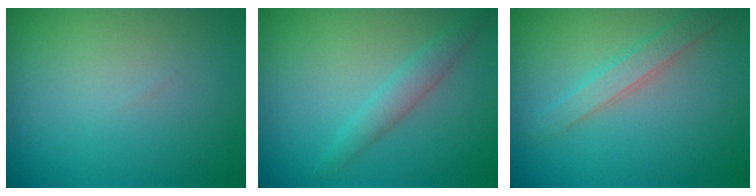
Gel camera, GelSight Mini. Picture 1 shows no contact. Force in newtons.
{"total": 2.0, "press": 2.0, "slide": 0.1}
{"total": 2.2, "press": 2.2, "slide": 0.1}